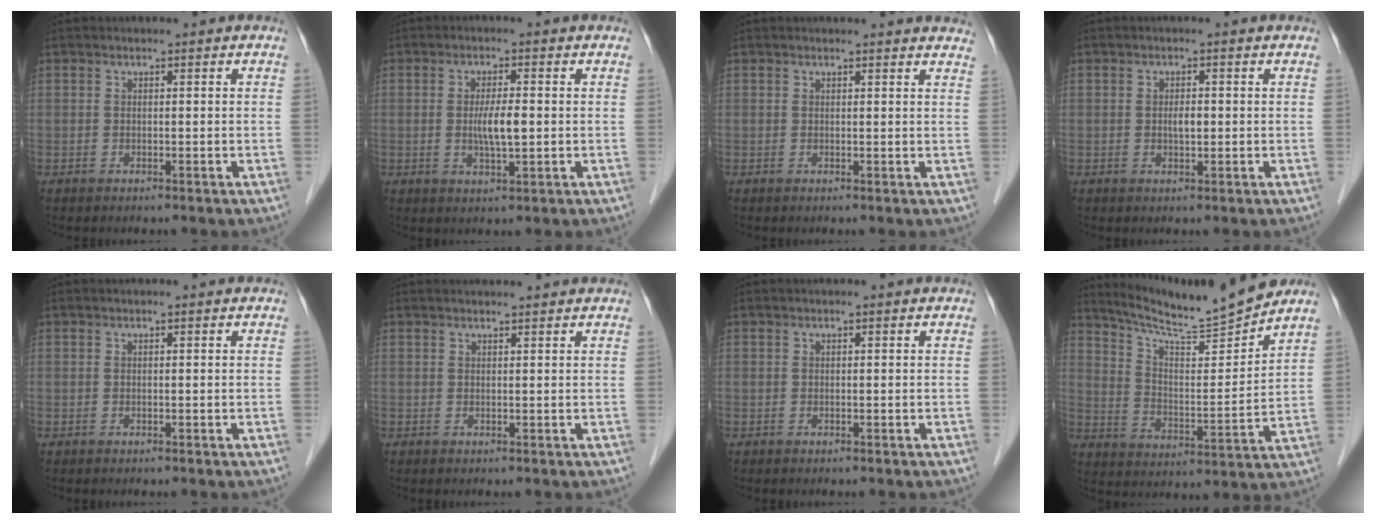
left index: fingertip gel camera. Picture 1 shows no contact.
{"total": 4.3, "force": [-0.2, 0.7, 4.2], "torque": [-0.083, -0.005, -0.002]}
{"total": 7.2, "force": [7.0, 0.6, 1.6], "torque": [-0.008, -0.004, 0.050]}
{"total": 1.8, "force": [0.0, 0.7, 1.6], "torque": [-0.029, 0.001, 0.000]}
{"total": 0.0}
{"total": 3.3, "force": [3.2, -0.2, 0.8], "torque": [-0.010, 0.018, 0.039]}
{"total": 0.0}
{"total": 13.3, "force": [12.6, -1.0, 4.1], "torque": [-0.076, -0.008, 0.208]}